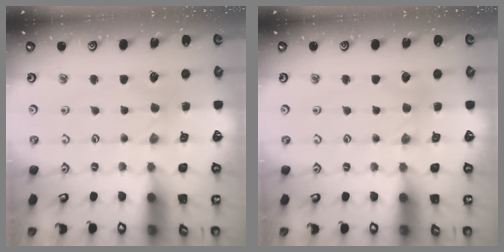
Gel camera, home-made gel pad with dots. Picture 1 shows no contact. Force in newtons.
{"total": 1.6, "press": 1.5, "slide": 0.4}